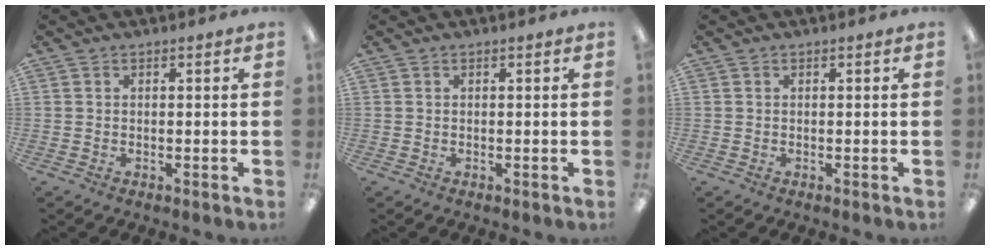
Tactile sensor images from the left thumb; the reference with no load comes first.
{"total": 0.0}
{"total": 0.0}